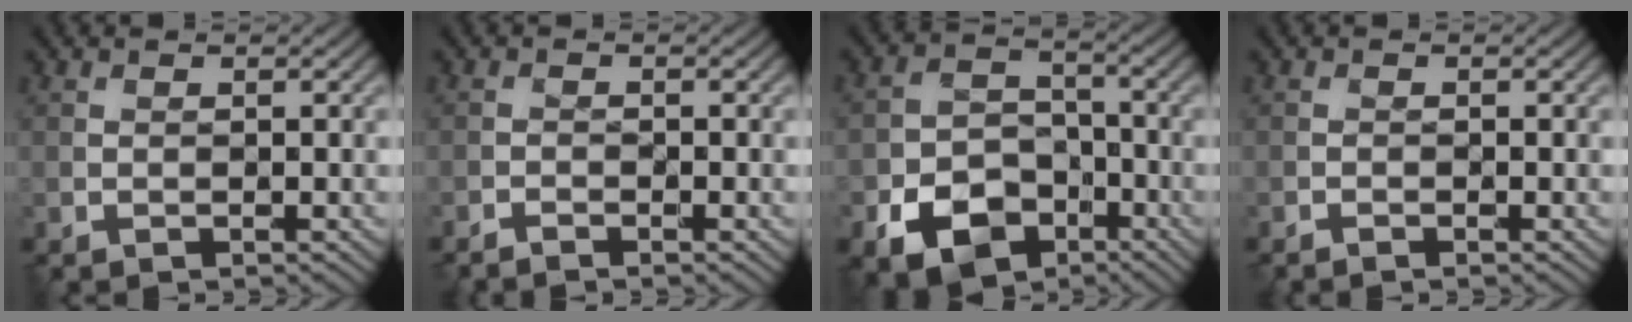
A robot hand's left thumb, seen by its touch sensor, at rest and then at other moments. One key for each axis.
{"total": 1.2, "fx": -1.2, "fy": 0.0, "fz": 0.3, "tx": -0.008, "ty": -0.001, "tz": -0.027}
{"total": 9.0, "fx": -4.9, "fy": 6.1, "fz": 4.4, "tx": -0.091, "ty": -0.019, "tz": -0.092}
{"total": 0.6, "fx": -0.5, "fy": 0.0, "fz": 0.2, "tx": -0.003, "ty": 0.001, "tz": -0.014}